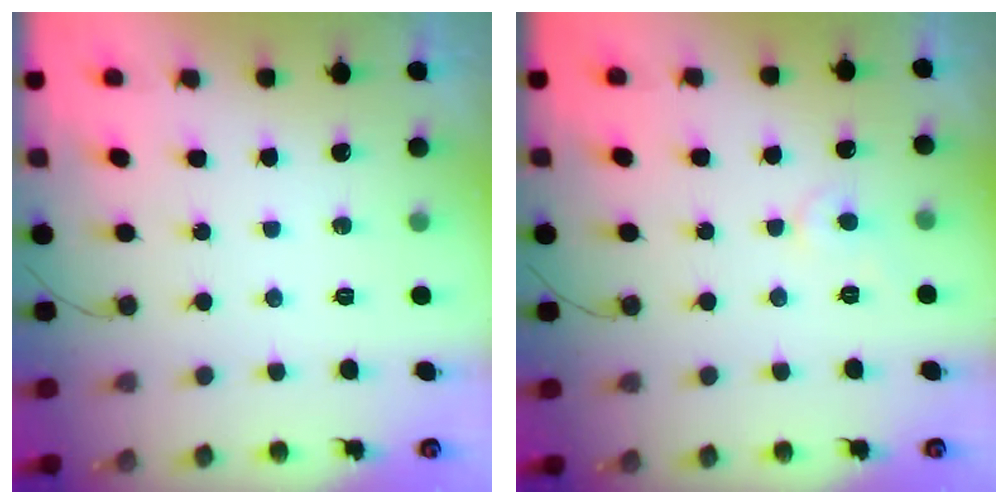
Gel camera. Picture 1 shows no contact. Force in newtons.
{"total": 3.5, "press": 3.5, "slide": 0.3}